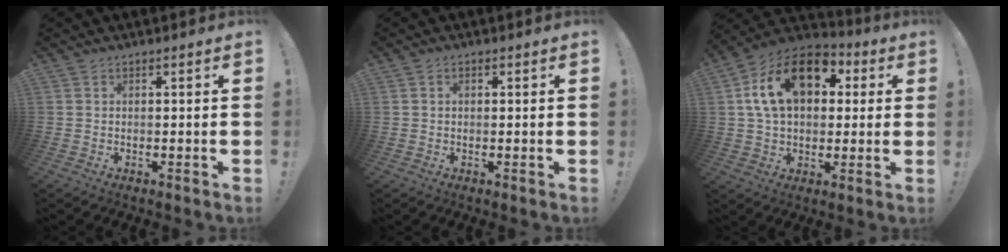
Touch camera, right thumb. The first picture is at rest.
{"total": 0.9, "force": [0.1, 0.7, 0.6], "torque": [-0.006, 0.002, 0.001]}
{"total": 19.0, "force": [6.0, 12.5, 12.9], "torque": [-0.208, -0.007, 0.106]}